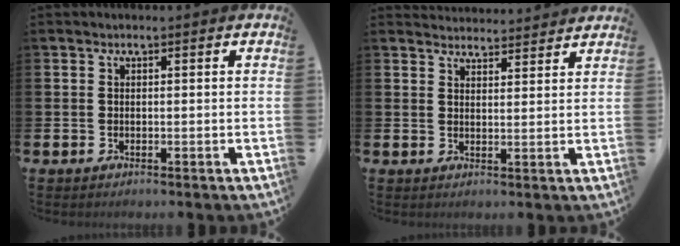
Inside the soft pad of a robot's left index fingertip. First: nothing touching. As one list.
[{"total": 3.4, "force": [3.4, 0.4, -0.2], "torque": [-0.003, -0.019, 0.062]}]